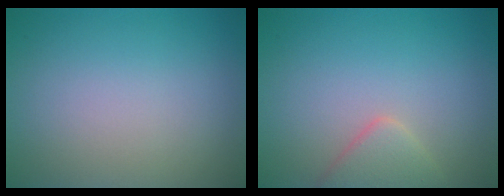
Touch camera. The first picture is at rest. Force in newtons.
{"total": 2.3, "press": 2.3, "slide": 0.2}